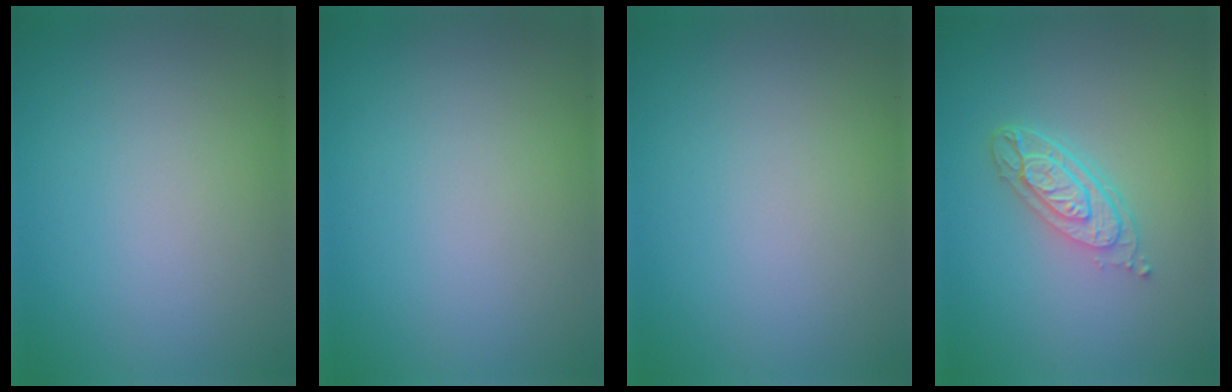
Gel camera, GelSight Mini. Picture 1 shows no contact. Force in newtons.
{"total": 0.0}
{"total": 0.0}
{"total": 3.8, "press": 2.8, "slide": 2.6}